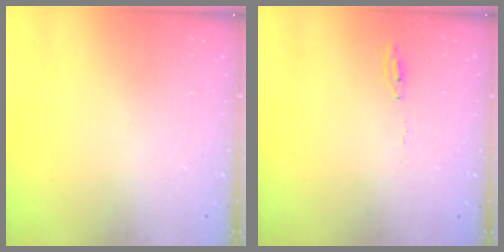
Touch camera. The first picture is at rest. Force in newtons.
{"total": 5.2, "press": 5.2, "slide": 0.5}